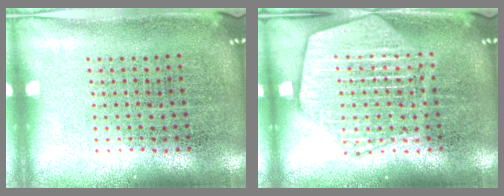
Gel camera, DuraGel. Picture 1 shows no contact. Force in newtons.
{"total": 3.9, "press": 3.9, "slide": 0.6}